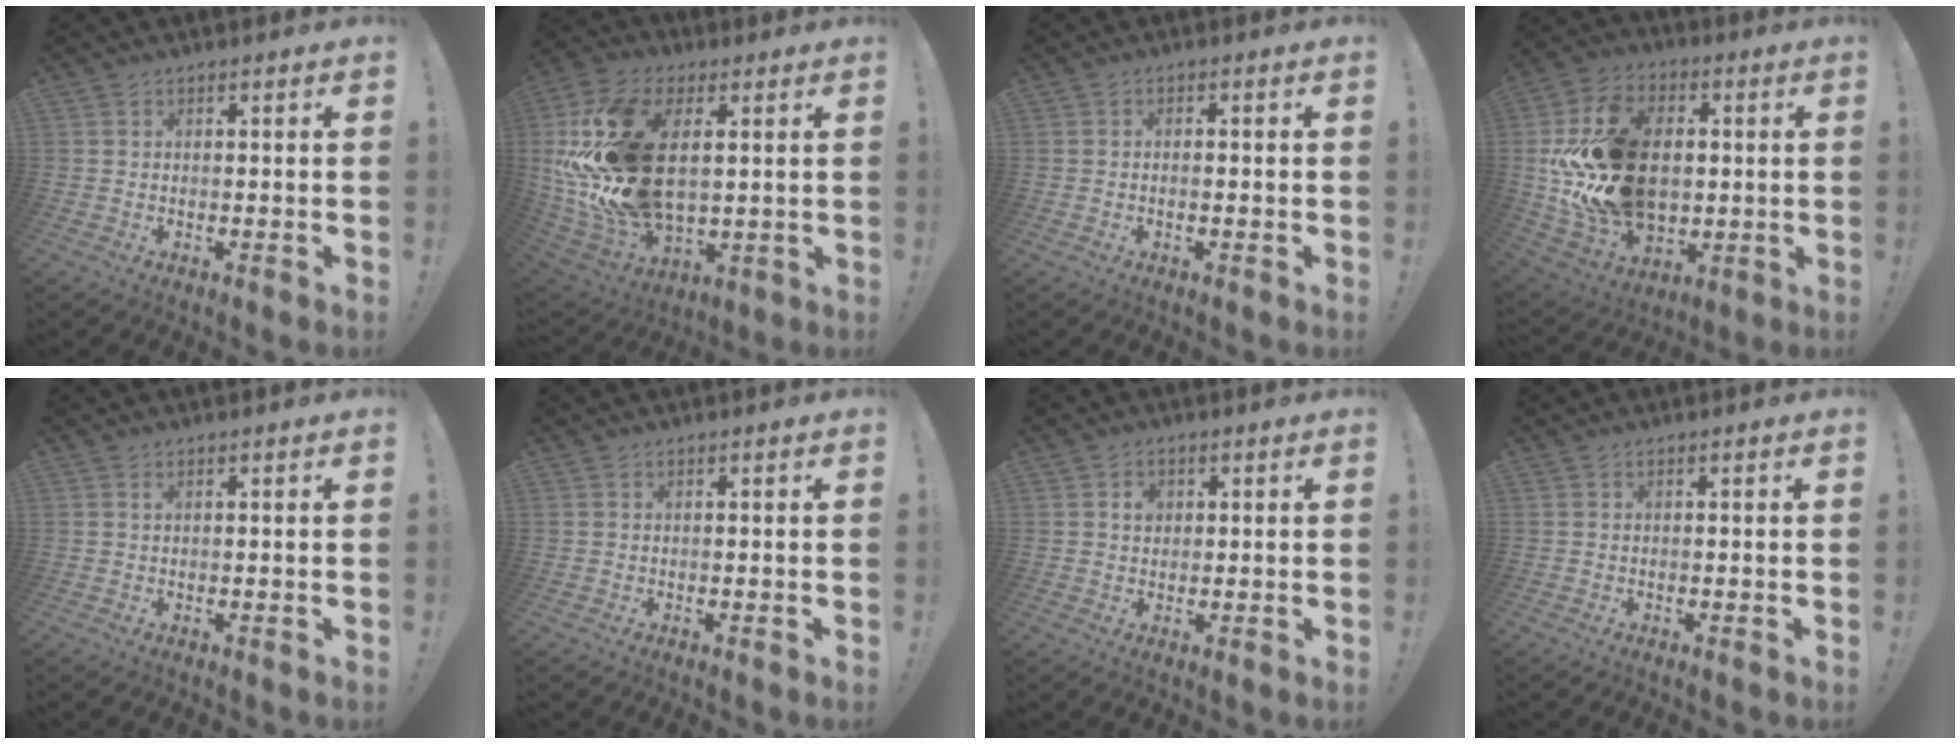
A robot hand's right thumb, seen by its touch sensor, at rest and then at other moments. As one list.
[{"total": 25.1, "force": [4.2, 15.6, 19.2], "torque": [-0.388, -0.008, 0.087]}, {"total": 1.5, "force": [-0.9, 0.3, 1.2], "torque": [-0.025, 0.005, -0.014]}, {"total": 25.1, "force": [0.6, 18.0, 17.4], "torque": [-0.309, 0.013, 0.028]}, {"total": 0.0}, {"total": 0.0}, {"total": 2.8, "force": [0.7, 2.3, 1.4], "torque": [-0.011, -0.002, 0.009]}, {"total": 0.0}]